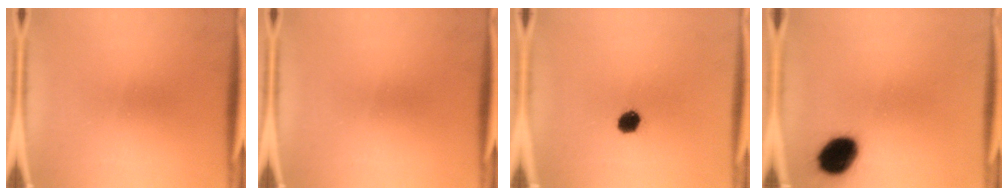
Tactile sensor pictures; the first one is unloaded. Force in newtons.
{"total": 0.0}
{"total": 4.3}
{"total": 11.0}